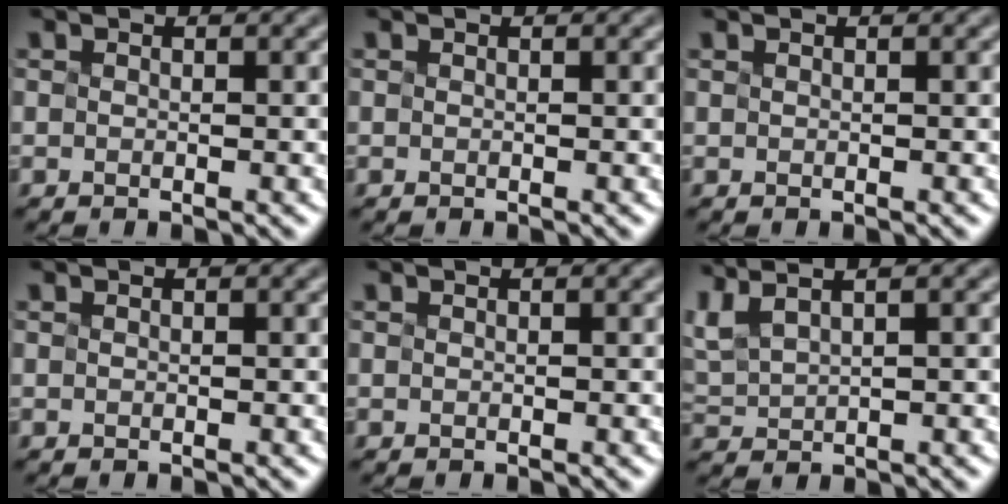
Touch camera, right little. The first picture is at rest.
{"total": 0.0}
{"total": 0.9, "force": [0.6, 0.5, 0.5], "torque": [-0.003, 0.012, 0.005]}
{"total": 0.0}
{"total": 0.0}
{"total": 2.3, "force": [1.8, 0.4, 1.3], "torque": [-0.058, 0.025, 0.060]}